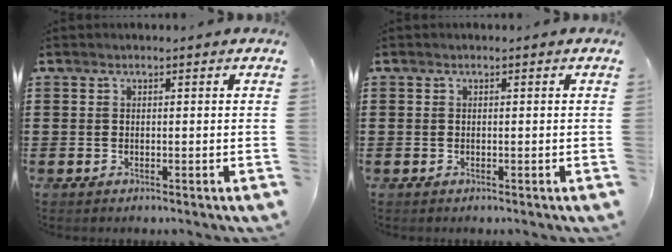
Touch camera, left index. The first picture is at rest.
{"total": 0.0}